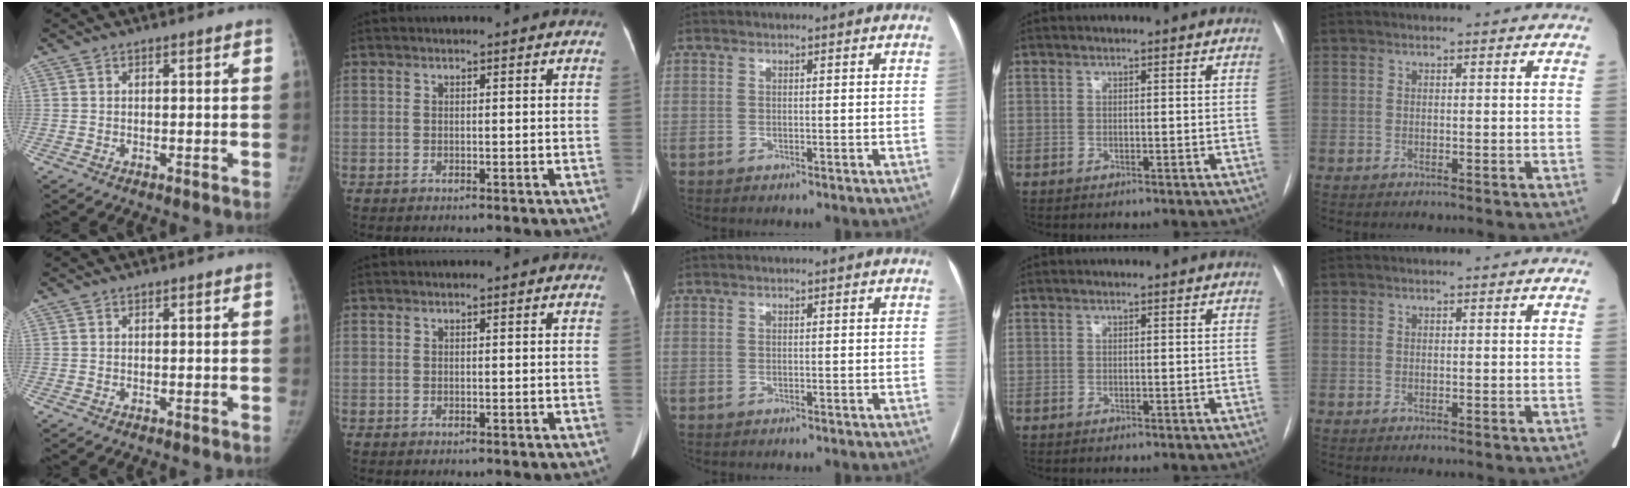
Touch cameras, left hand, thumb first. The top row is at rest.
{}